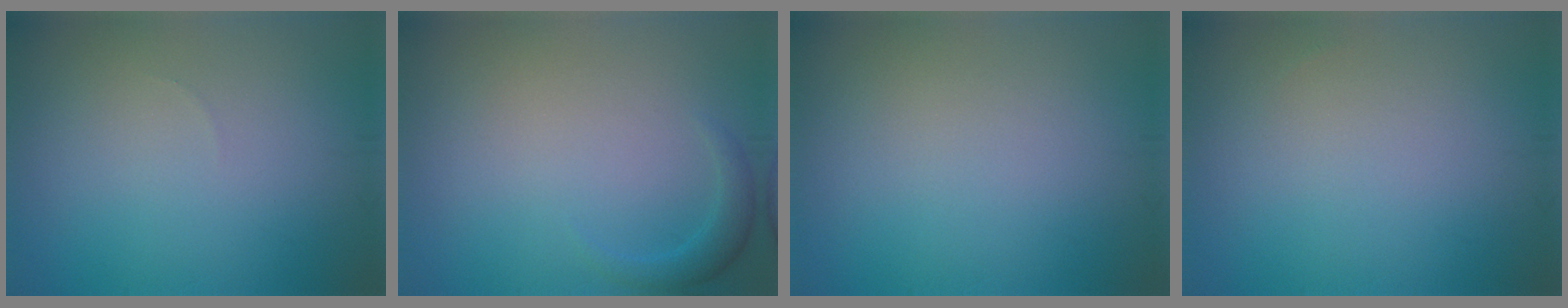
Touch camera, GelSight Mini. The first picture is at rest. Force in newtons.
{"total": 1.5, "press": 1.5, "slide": 0.0}
{"total": 0.0}
{"total": 0.0}